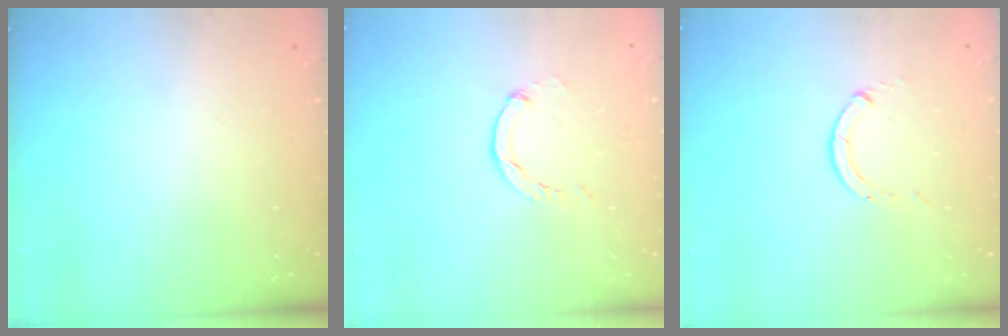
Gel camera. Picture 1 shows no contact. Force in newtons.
{"total": 0.7, "press": 0.7, "slide": 0.2}
{"total": 0.0}